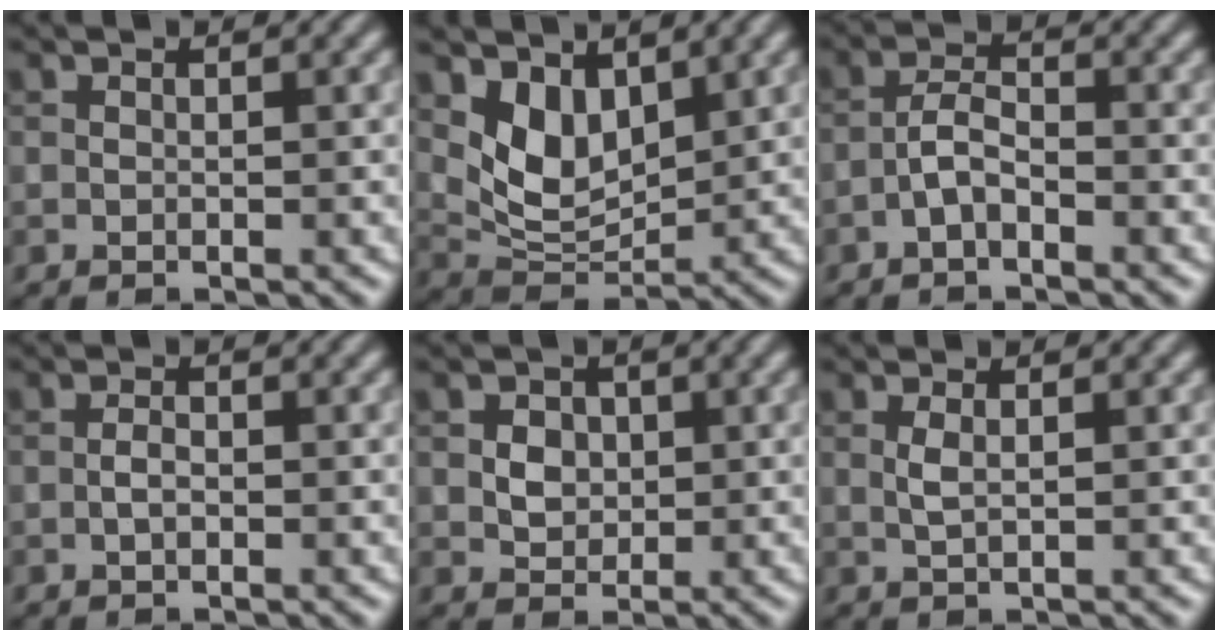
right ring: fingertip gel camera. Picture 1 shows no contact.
{"total": 4.6, "force": [2.3, 2.7, 2.8], "torque": [-0.060, -0.017, 0.043]}
{"total": 2.2, "force": [-1.2, 0.8, 1.6], "torque": [-0.034, 0.008, -0.029]}
{"total": 1.1, "force": [-0.3, 0.5, 0.9], "torque": [-0.019, 0.002, -0.009]}
{"total": 2.3, "force": [0.4, 1.9, 1.2], "torque": [-0.021, 0.001, 0.008]}
{"total": 1.1, "force": [0.4, 0.3, 1.0], "torque": [-0.024, 0.001, 0.008]}